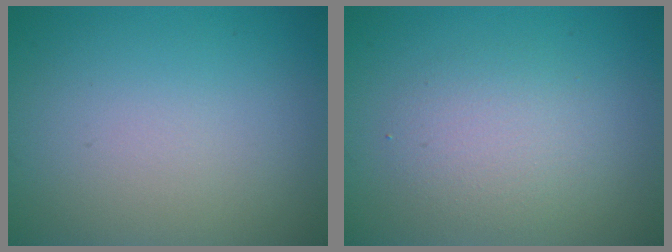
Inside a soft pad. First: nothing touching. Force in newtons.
{"total": 2.6, "press": 2.6, "slide": 0.2}